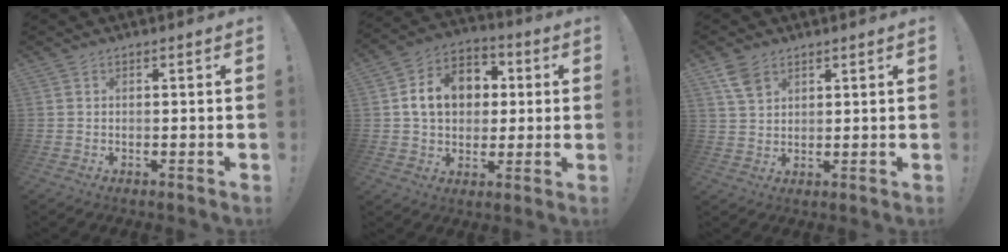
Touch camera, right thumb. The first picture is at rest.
{"total": 14.4, "force": [2.6, 11.5, 8.2], "torque": [-0.114, 0.004, 0.056]}
{"total": 5.9, "force": [3.5, 3.6, 3.1], "torque": [-0.055, -0.011, 0.070]}